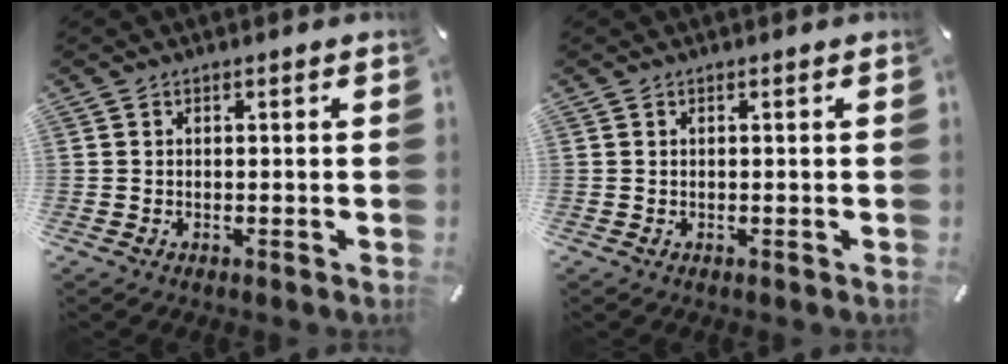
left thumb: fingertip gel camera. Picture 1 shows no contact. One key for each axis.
{"total": 0.0}